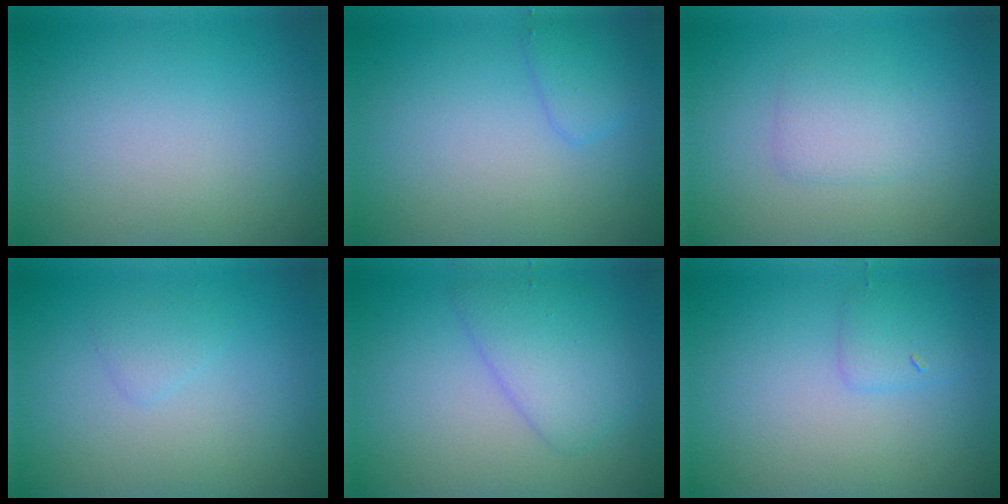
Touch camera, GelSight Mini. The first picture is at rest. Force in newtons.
{"total": 1.6, "press": 1.6, "slide": 0.1}
{"total": 2.0, "press": 2.0, "slide": 0.2}
{"total": 1.0, "press": 1.0, "slide": 0.1}
{"total": 3.6, "press": 3.6, "slide": 0.2}
{"total": 1.5, "press": 1.5, "slide": 0.1}